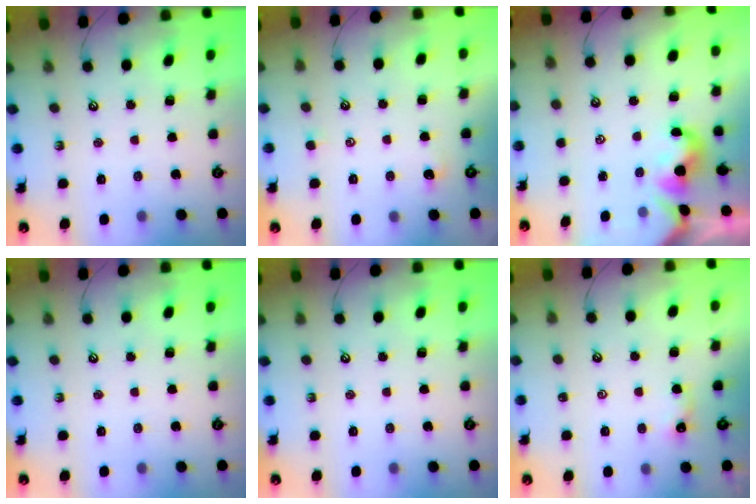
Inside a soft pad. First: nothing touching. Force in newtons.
{"total": 1.0, "press": 1.0, "slide": 0.3}
{"total": 1.2, "press": 1.1, "slide": 0.6}
{"total": 0.0}
{"total": 0.0}
{"total": 1.9, "press": 1.8, "slide": 0.5}